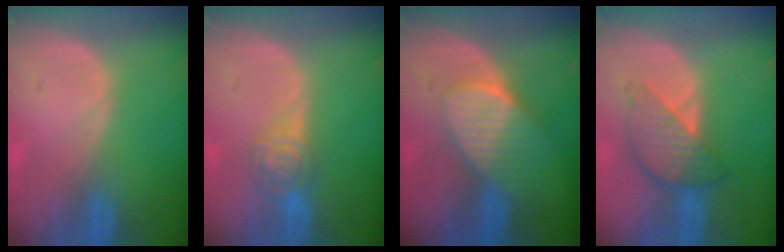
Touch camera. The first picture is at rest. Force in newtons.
{"total": 4.3, "press": 4.3, "slide": 0.2}
{"total": 7.5, "press": 6.7, "slide": 3.3}
{"total": 5.9, "press": 5.9, "slide": 0.3}